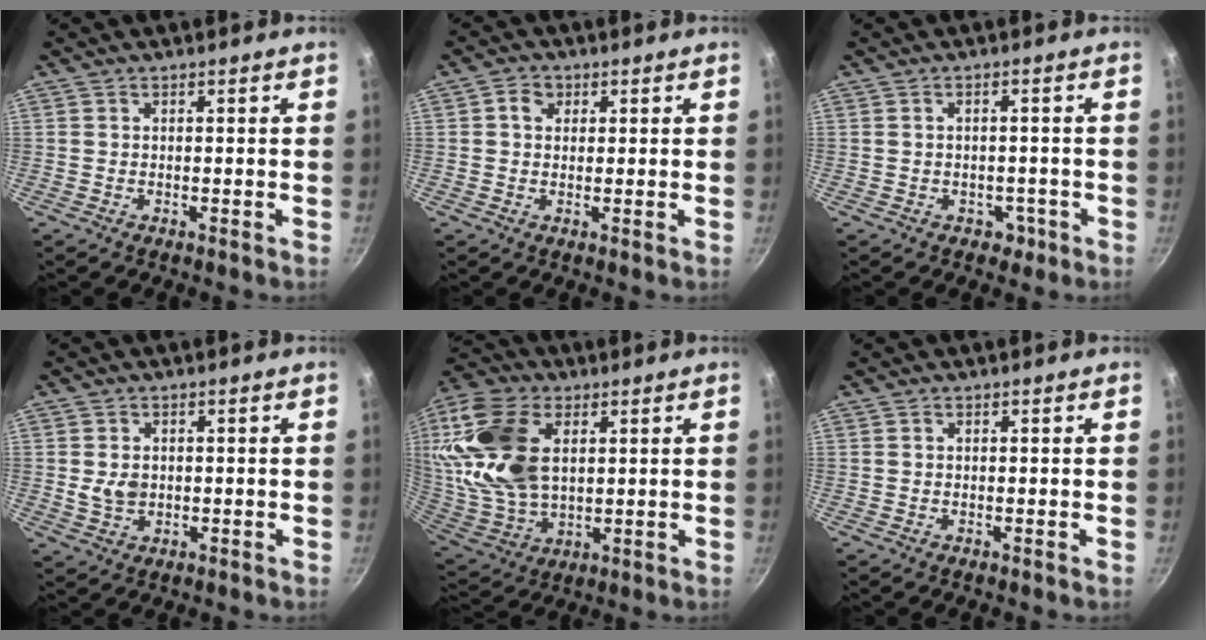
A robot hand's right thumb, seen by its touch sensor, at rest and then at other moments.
{"total": 3.1, "force": [1.0, 2.6, 1.3], "torque": [-0.005, 0.000, 0.013]}
{"total": 1.9, "force": [-0.8, 1.4, 0.8], "torque": [-0.007, 0.009, -0.002]}
{"total": 3.8, "force": [0.3, 3.1, 2.3], "torque": [-0.031, -0.003, 0.008]}
{"total": 21.1, "force": [5.4, 13.3, 15.5], "torque": [-0.309, -0.015, 0.107]}
{"total": 0.0}